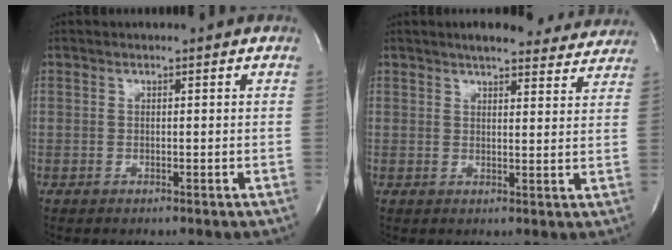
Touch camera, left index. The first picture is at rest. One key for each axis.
{"total": 14.0, "fx": 12.8, "fy": 3.0, "fz": 4.9, "tx": -0.046, "ty": 0.011, "tz": 0.148}